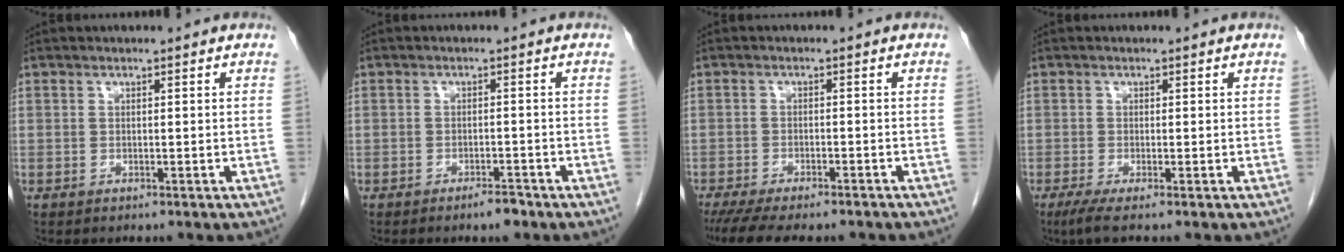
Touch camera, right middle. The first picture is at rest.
{"total": 2.6, "force": [-2.0, 0.6, 1.5], "torque": [-0.023, 0.001, -0.029]}
{"total": 12.4, "force": [-10.3, 2.8, 6.2], "torque": [-0.102, -0.014, -0.145]}
{"total": 2.4, "force": [-1.4, 0.0, 1.9], "torque": [-0.040, -0.010, -0.029]}